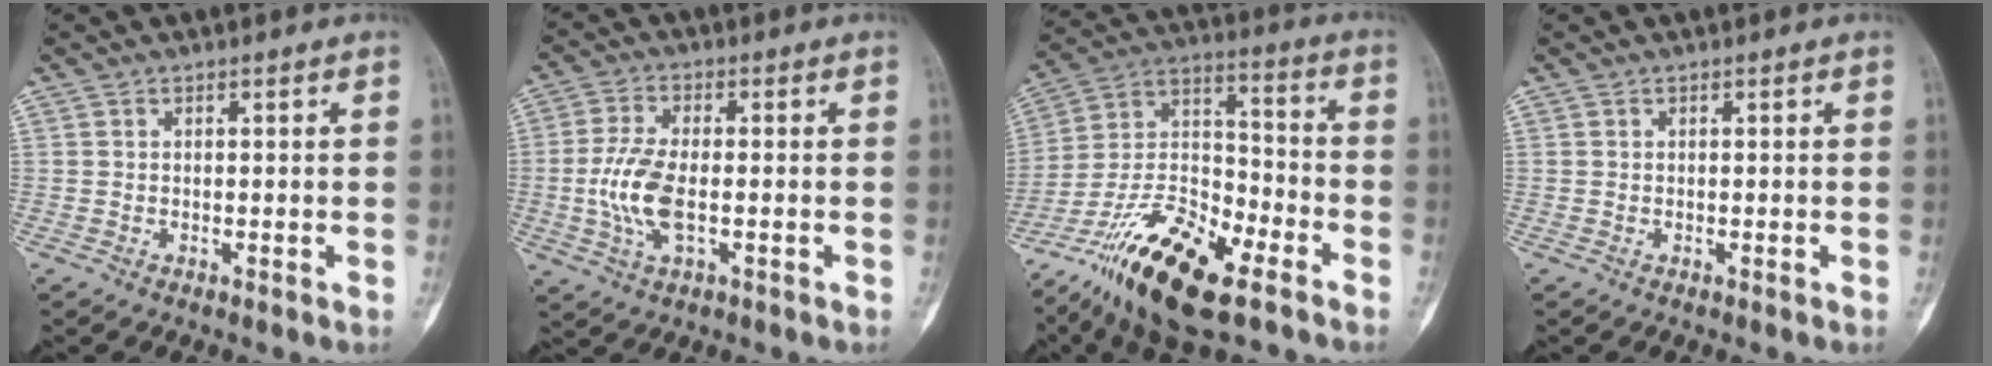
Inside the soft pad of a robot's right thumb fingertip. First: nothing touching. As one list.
[{"total": 9.0, "force": [-1.3, 4.2, 7.8], "torque": [-0.176, 0.005, -0.026]}, {"total": 20.2, "force": [-12.8, 7.1, 13.8], "torque": [-0.256, 0.065, -0.233]}, {"total": 0.0}]